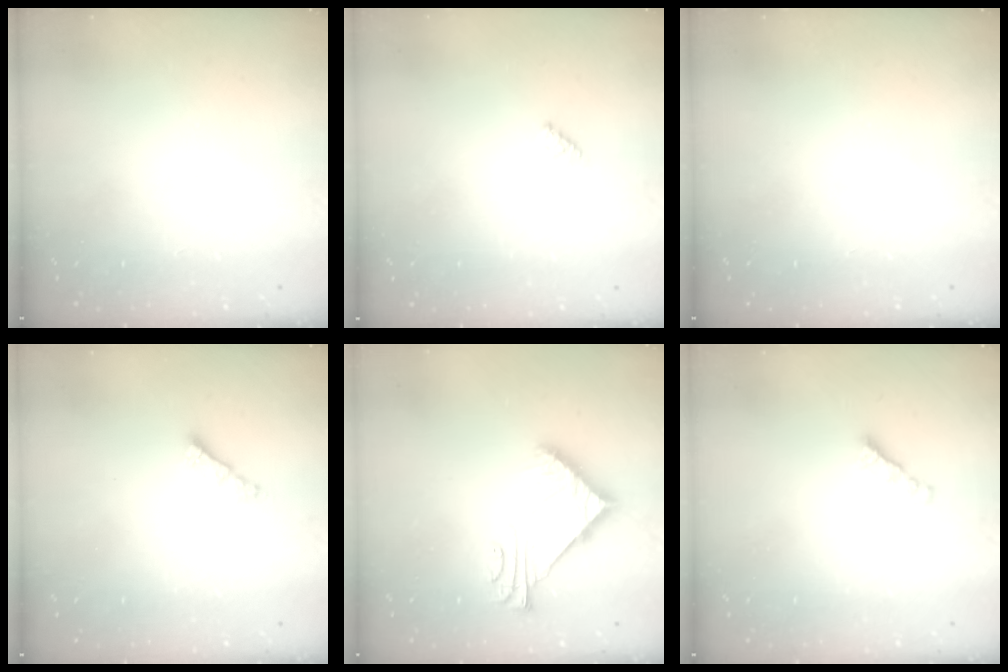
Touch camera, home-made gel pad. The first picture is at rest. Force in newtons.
{"total": 2.3, "press": 2.3, "slide": 0.4}
{"total": 0.0}
{"total": 2.0, "press": 2.0, "slide": 0.4}
{"total": 8.5, "press": 8.4, "slide": 1.0}
{"total": 2.8, "press": 2.7, "slide": 0.7}